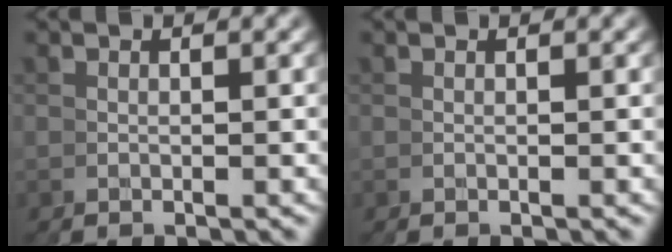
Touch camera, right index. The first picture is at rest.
{"total": 0.0}